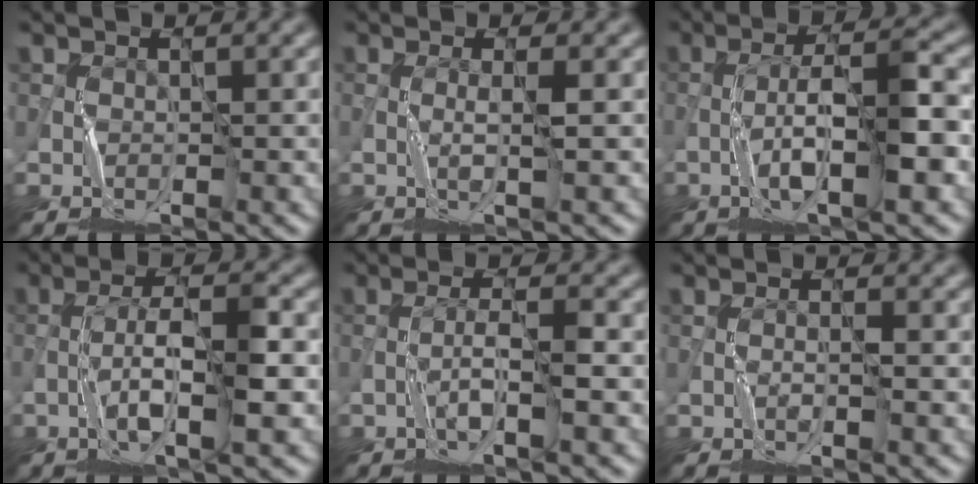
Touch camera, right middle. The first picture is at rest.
{"total": 1.0, "force": [0.2, -0.9, 0.5], "torque": [-0.016, 0.002, 0.001]}
{"total": 5.9, "force": [-1.9, 0.7, 5.6], "torque": [-0.103, 0.017, -0.035]}
{"total": 4.5, "force": [-1.5, 0.2, 4.2], "torque": [-0.084, 0.012, -0.031]}
{"total": 2.0, "force": [-1.0, -0.7, 1.6], "torque": [-0.033, 0.009, -0.024]}
{"total": 0.9, "force": [-0.3, -0.7, -0.3], "torque": [-0.001, 0.001, -0.008]}